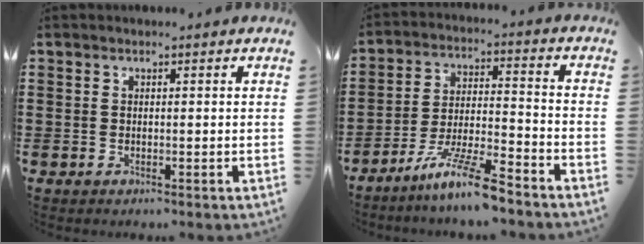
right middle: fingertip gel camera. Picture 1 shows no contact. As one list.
[{"total": 9.6, "force": [-7.6, 0.6, 5.8], "torque": [-0.113, 0.003, -0.144]}]